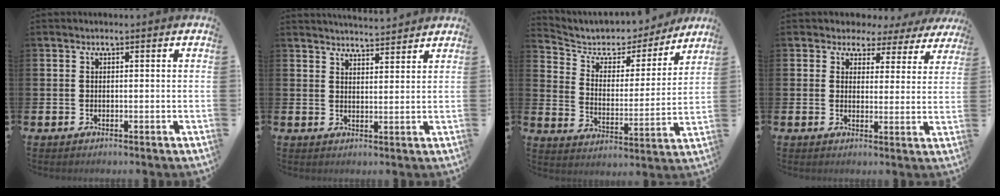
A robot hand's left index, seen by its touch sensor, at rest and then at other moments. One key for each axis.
{"total": 3.7, "fx": 3.7, "fy": 0.0, "fz": -0.2, "tx": -0.005, "ty": -0.021, "tz": 0.067}
{"total": 5.9, "fx": 5.1, "fy": 2.8, "fz": 0.8, "tx": -0.055, "ty": -0.037, "tz": 0.084}
{"total": 2.8, "fx": 1.9, "fy": 2.1, "fz": 0.0, "tx": -0.016, "ty": -0.015, "tz": 0.026}